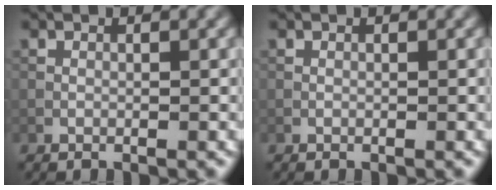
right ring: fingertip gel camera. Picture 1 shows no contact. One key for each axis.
{"total": 0.0}